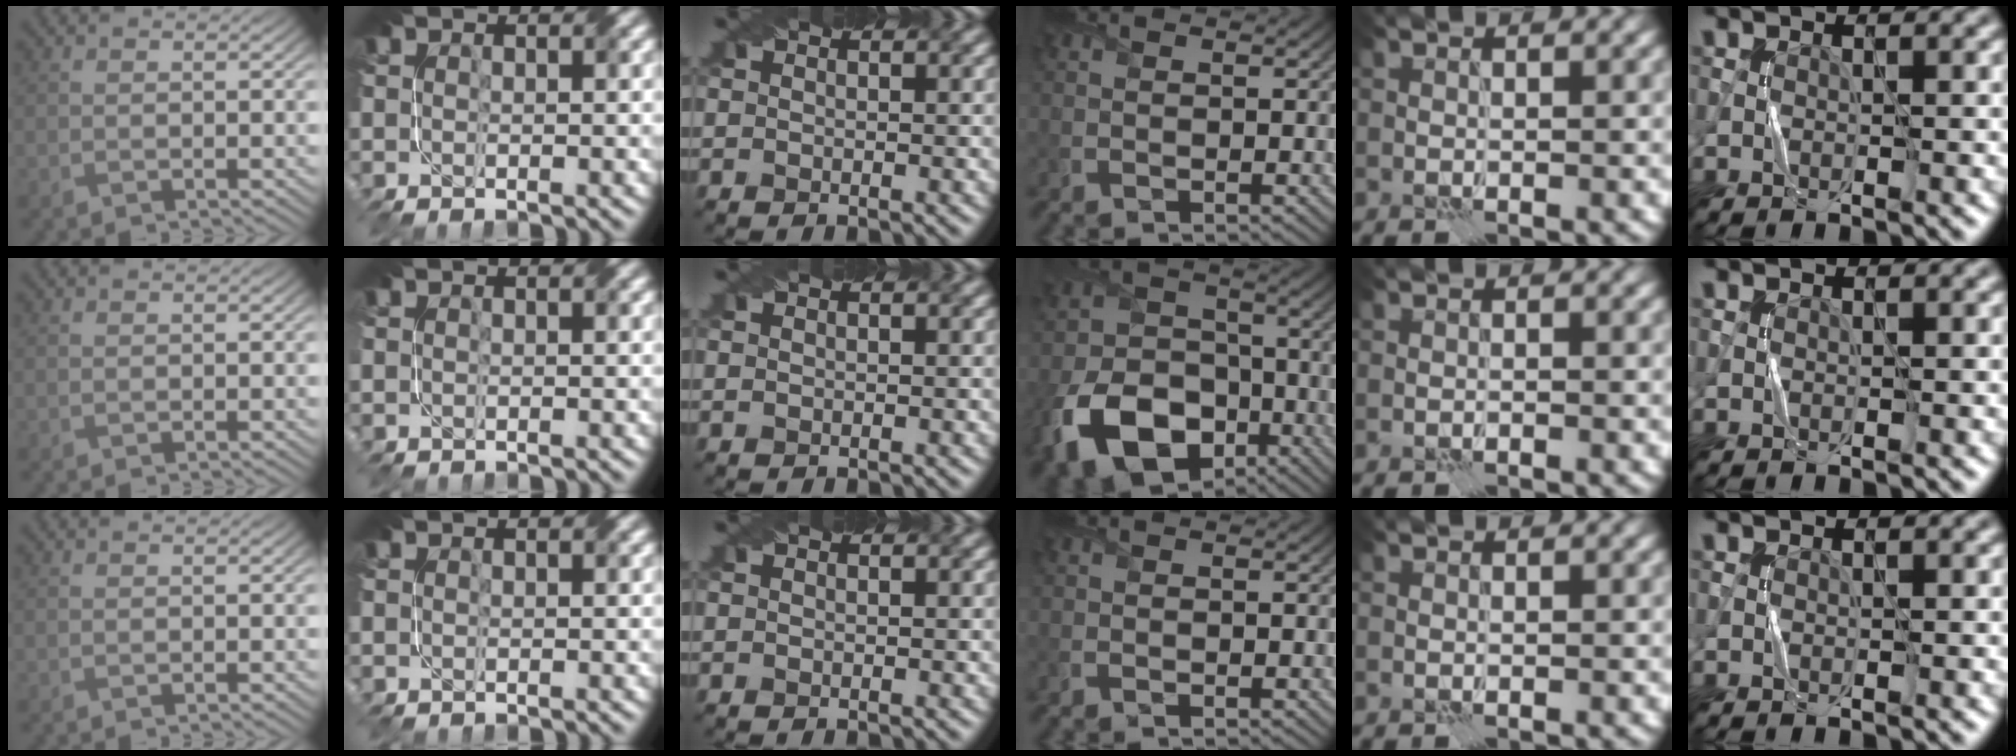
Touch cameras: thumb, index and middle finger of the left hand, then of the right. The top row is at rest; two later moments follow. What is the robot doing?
{"motion": "fold", "object": "napkin"}